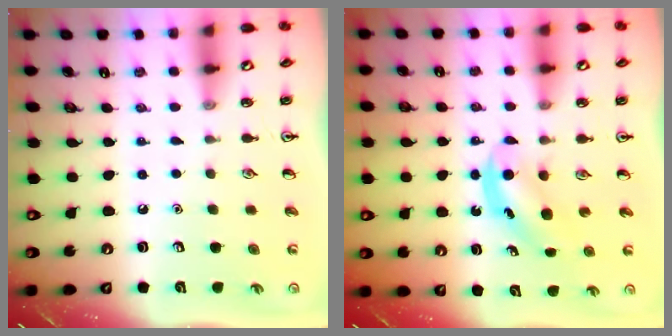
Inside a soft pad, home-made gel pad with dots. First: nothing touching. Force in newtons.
{"total": 4.8, "press": 4.7, "slide": 0.6}